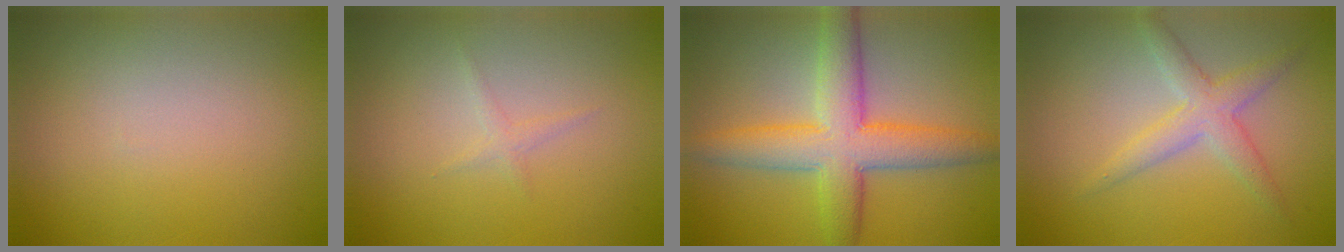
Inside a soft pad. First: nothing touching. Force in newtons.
{"total": 0.8, "press": 0.8, "slide": 0.0}
{"total": 7.2, "press": 7.2, "slide": 0.1}
{"total": 3.0, "press": 3.0, "slide": 0.1}